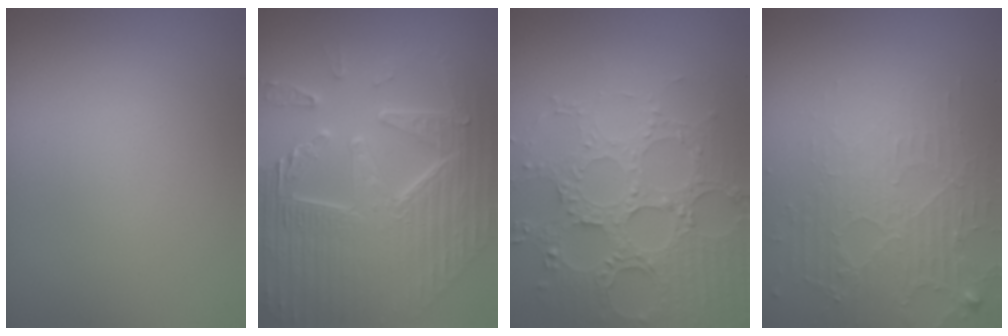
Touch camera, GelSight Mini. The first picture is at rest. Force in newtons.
{"total": 10.3, "press": 7.0, "slide": 7.5}
{"total": 4.7, "press": 4.6, "slide": 1.0}
{"total": 4.0, "press": 2.9, "slide": 2.8}